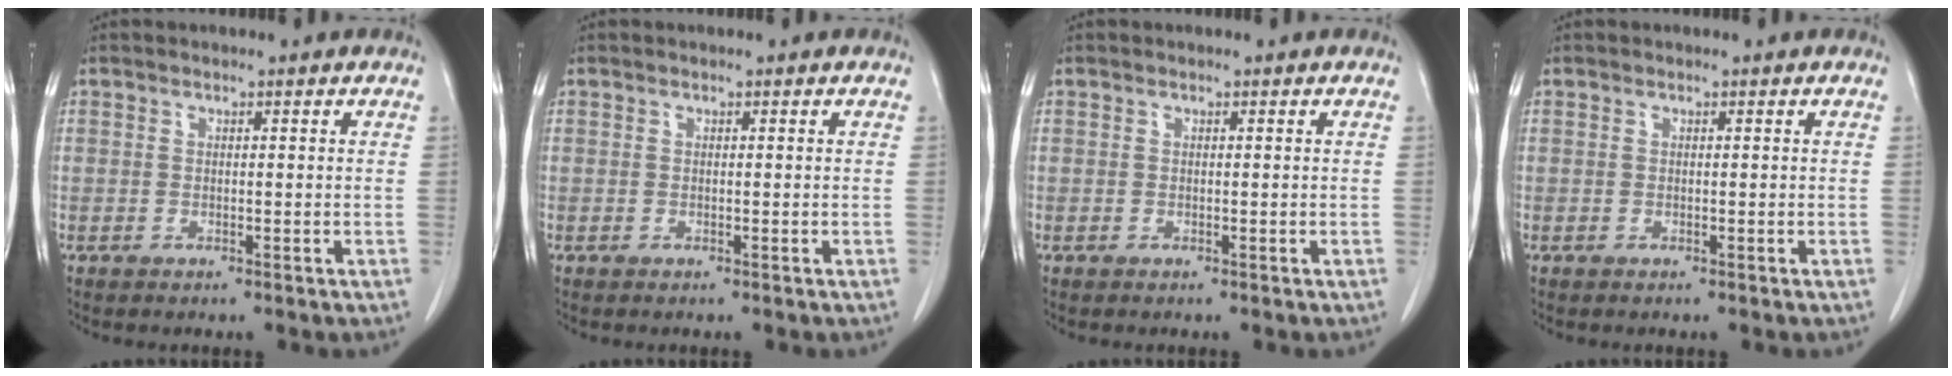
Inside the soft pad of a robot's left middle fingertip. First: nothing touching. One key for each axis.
{"total": 0.0}
{"total": 0.0}
{"total": 0.0}